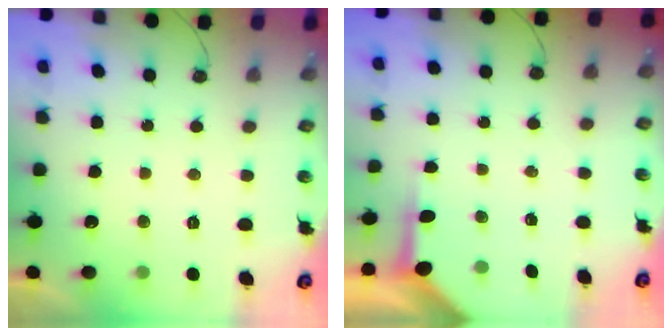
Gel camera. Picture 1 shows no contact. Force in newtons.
{"total": 3.9, "press": 3.9, "slide": 0.4}